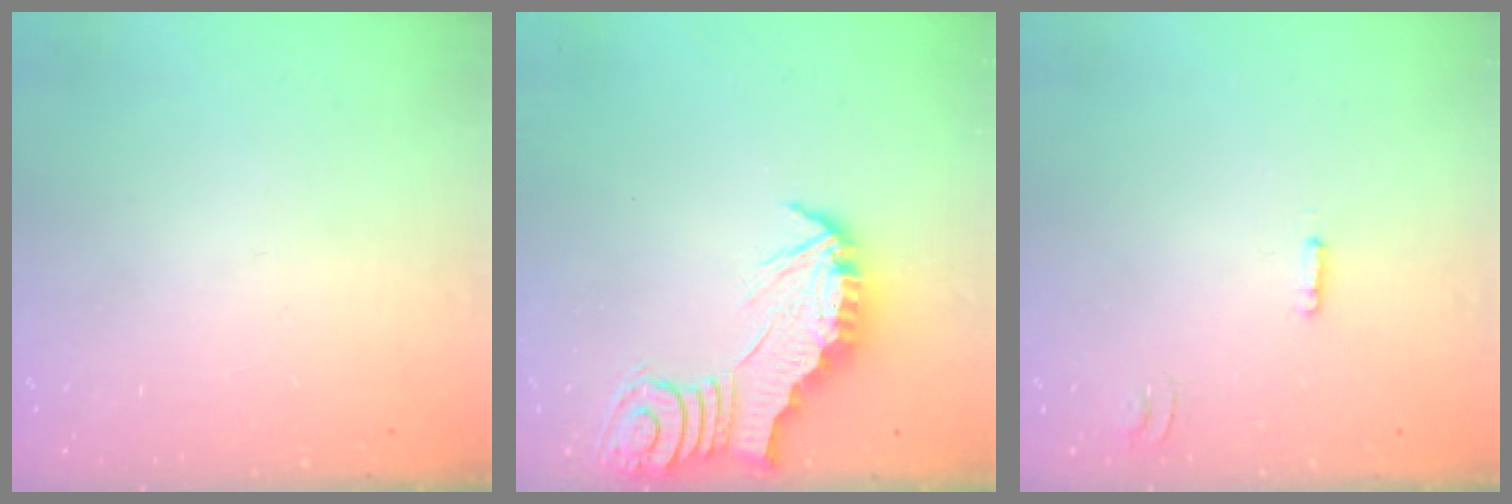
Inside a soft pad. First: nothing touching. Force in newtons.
{"total": 2.8, "press": 2.7, "slide": 0.3}
{"total": 1.8, "press": 1.8, "slide": 0.2}